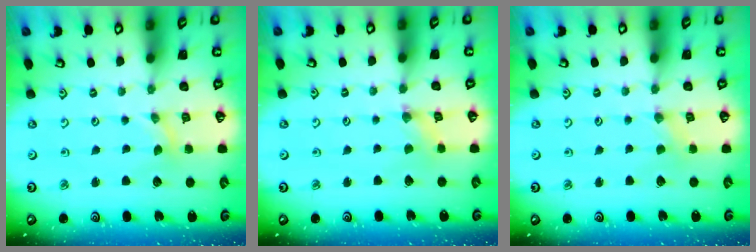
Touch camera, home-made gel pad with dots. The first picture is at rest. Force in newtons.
{"total": 0.0}
{"total": 0.0}